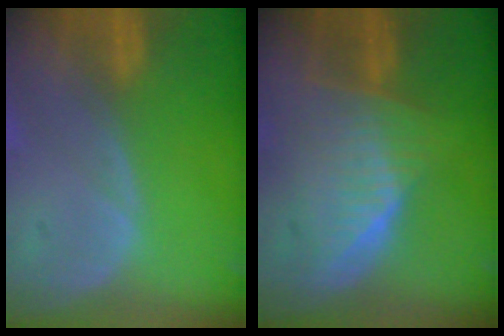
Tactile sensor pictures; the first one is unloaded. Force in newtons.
{"total": 6.6, "press": 6.2, "slide": 2.3}